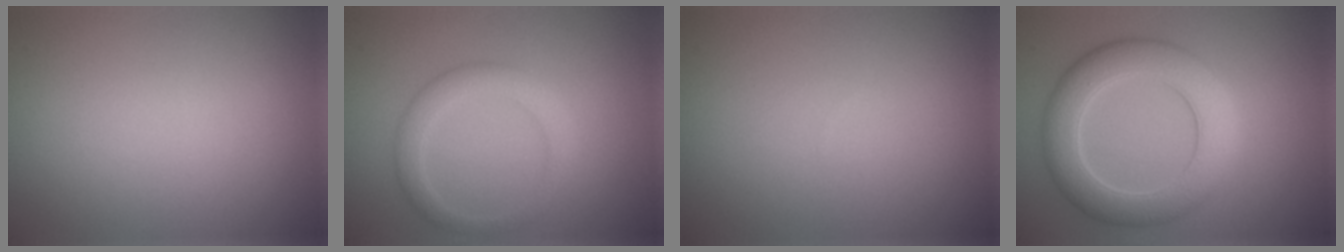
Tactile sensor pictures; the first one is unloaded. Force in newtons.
{"total": 3.0, "press": 3.0, "slide": 0.0}
{"total": 0.0}
{"total": 6.6, "press": 6.6, "slide": 0.2}